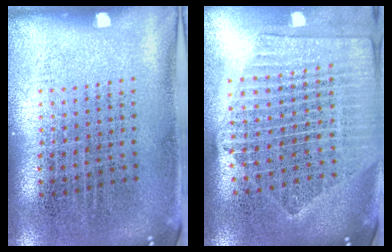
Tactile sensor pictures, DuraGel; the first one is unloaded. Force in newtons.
{"total": 2.3, "press": 2.1, "slide": 1.1}